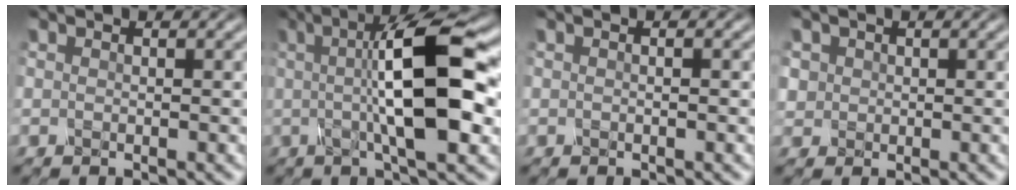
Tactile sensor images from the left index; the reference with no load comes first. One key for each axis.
{"total": 10.9, "fx": 0.9, "fy": 2.5, "fz": 10.5, "tx": -0.148, "ty": 0.013, "tz": 0.010}
{"total": 0.5, "fx": 0.0, "fy": 0.1, "fz": 0.5, "tx": -0.010, "ty": -0.001, "tz": -0.002}
{"total": 1.5, "fx": 0.4, "fy": 1.5, "fz": 0.2, "tx": -0.002, "ty": 0.001, "tz": 0.013}